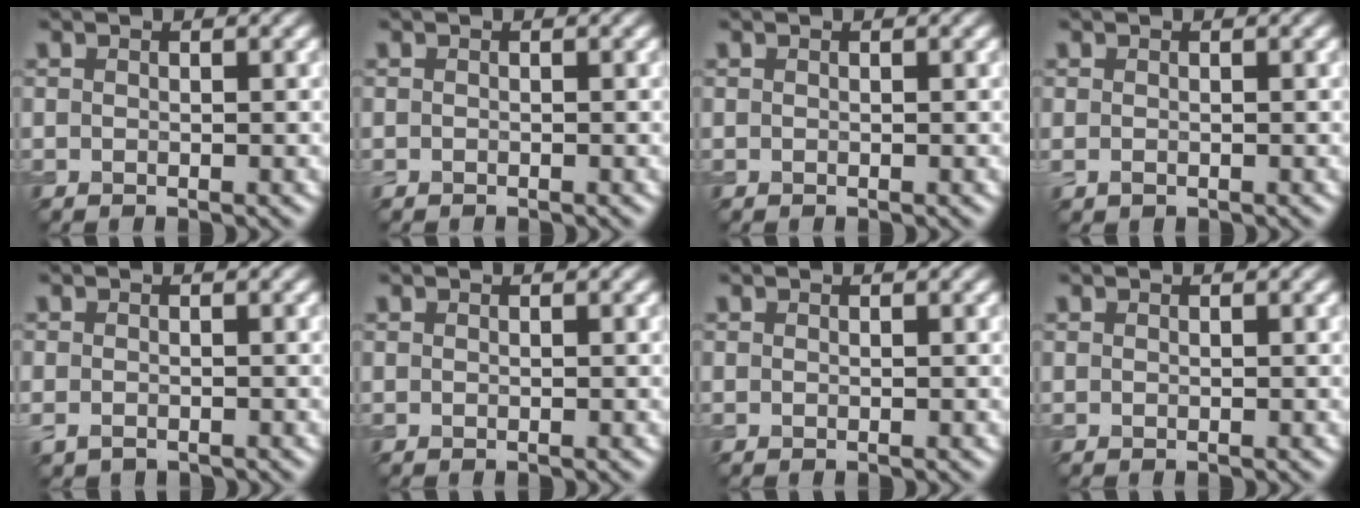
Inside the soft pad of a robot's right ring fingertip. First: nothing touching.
{"total": 0.0}
{"total": 0.0}
{"total": 0.5, "force": [-0.3, 0.2, 0.4], "torque": [-0.010, -0.004, -0.004]}
{"total": 1.5, "force": [-0.9, 0.9, 0.7], "torque": [-0.016, -0.005, -0.018]}
{"total": 0.0}
{"total": 0.0}
{"total": 0.0}